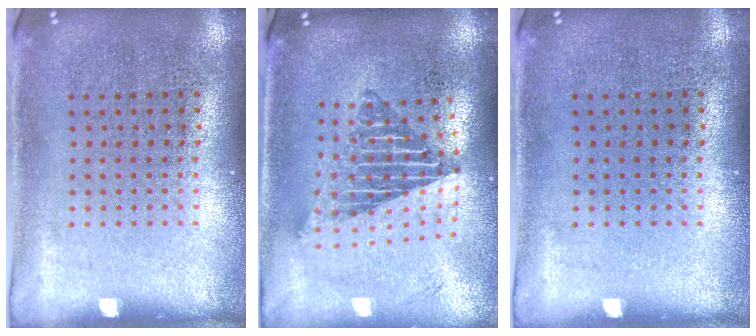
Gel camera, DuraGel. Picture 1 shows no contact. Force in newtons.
{"total": 1.9, "press": 1.5, "slide": 1.3}
{"total": 0.0}